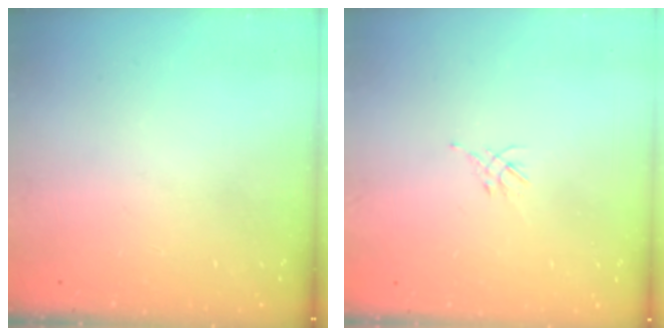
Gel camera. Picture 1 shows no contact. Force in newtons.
{"total": 2.0, "press": 1.9, "slide": 0.7}